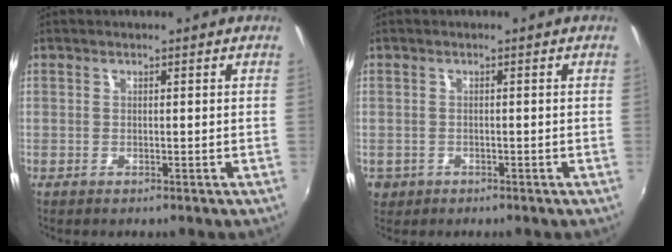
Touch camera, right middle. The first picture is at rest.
{"total": 3.7, "force": [-1.2, 3.2, 1.4], "torque": [-0.036, -0.006, -0.014]}